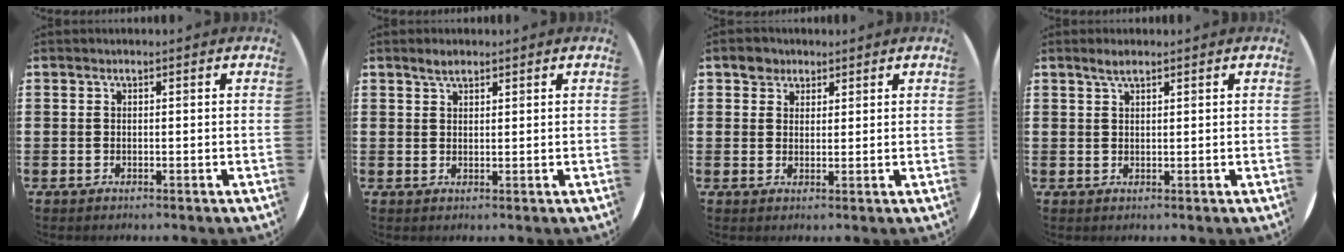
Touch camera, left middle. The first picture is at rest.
{"total": 1.8, "force": [1.6, 0.6, 0.7], "torque": [-0.007, 0.000, 0.028]}
{"total": 2.5, "force": [1.9, 1.6, 0.1], "torque": [0.008, -0.001, 0.035]}
{"total": 1.7, "force": [1.3, 0.3, 1.0], "torque": [-0.022, 0.003, 0.024]}